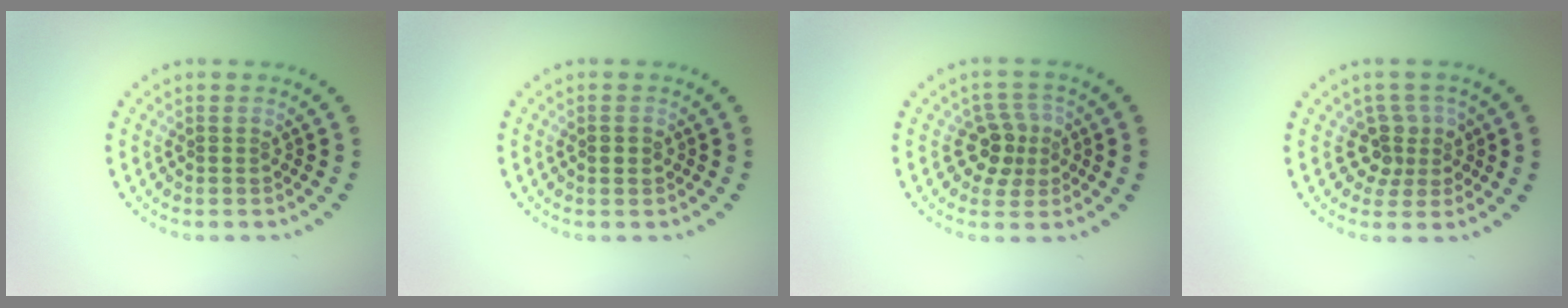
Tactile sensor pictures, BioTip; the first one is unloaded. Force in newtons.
{"total": 1.3, "press": 1.2, "slide": 0.1}
{"total": 2.9, "press": 2.6, "slide": 1.4}
{"total": 2.7, "press": 2.0, "slide": 1.9}